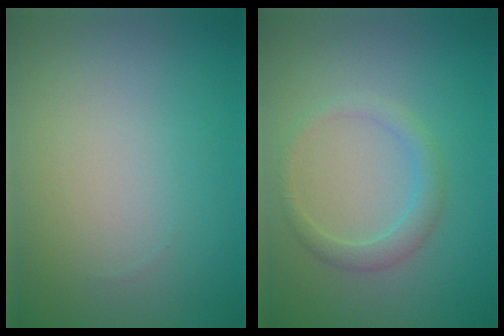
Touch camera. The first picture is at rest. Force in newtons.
{"total": 2.0, "press": 2.0, "slide": 0.1}